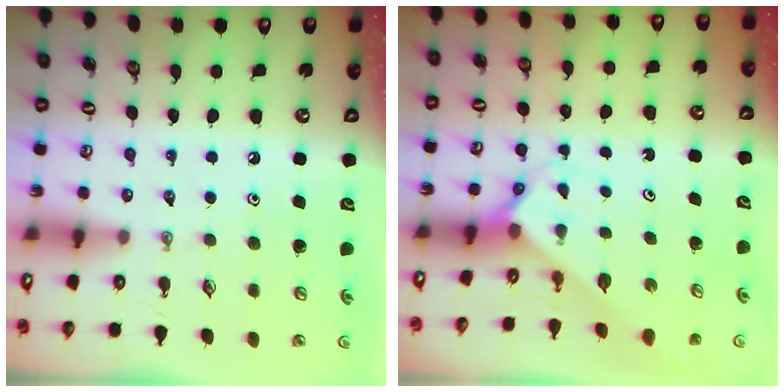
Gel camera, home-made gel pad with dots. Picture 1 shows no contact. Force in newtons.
{"total": 2.4, "press": 2.4, "slide": 0.2}